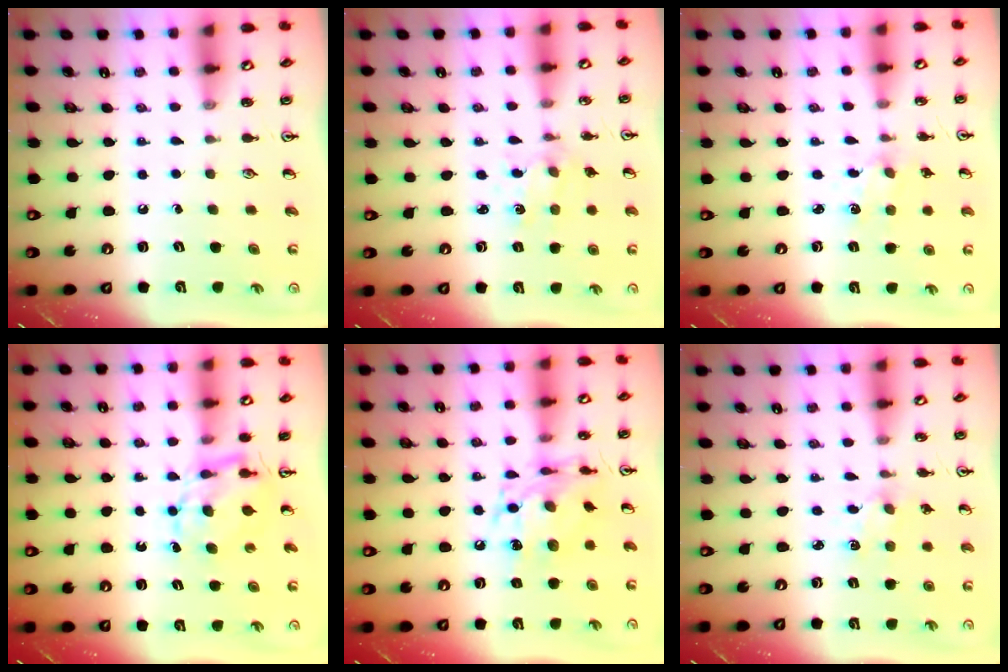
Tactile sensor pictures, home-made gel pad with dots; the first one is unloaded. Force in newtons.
{"total": 2.0, "press": 2.0, "slide": 0.2}
{"total": 2.7, "press": 2.7, "slide": 0.3}
{"total": 6.5, "press": 6.4, "slide": 0.6}
{"total": 12.9, "press": 12.9, "slide": 0.9}
{"total": 1.9, "press": 1.9, "slide": 0.3}